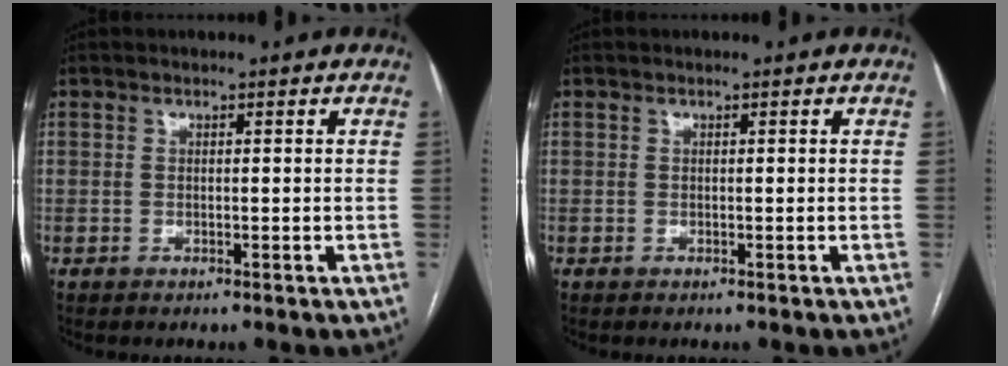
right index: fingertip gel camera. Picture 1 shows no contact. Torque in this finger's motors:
{"motor_torque": [0.00, 0.00, -0.02, 0.00]}